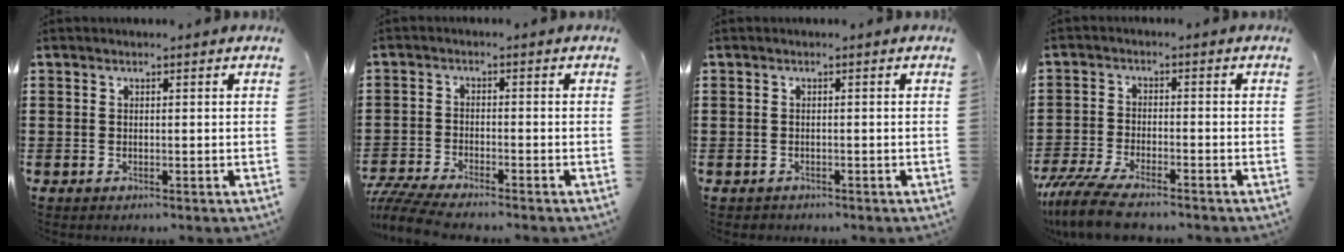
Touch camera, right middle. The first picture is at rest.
{"total": 4.5, "force": [-4.3, 0.2, 1.4], "torque": [-0.044, -0.014, -0.090]}
{"total": 0.6, "force": [-0.5, 0.3, -0.1], "torque": [0.001, 0.004, -0.013]}
{"total": 6.1, "force": [-5.2, 0.9, 3.0], "torque": [-0.082, -0.013, -0.107]}